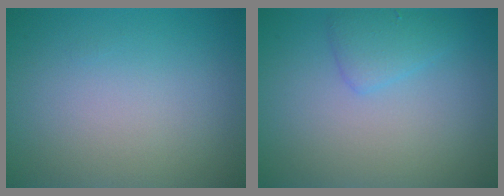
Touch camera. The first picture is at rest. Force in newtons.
{"total": 1.8, "press": 1.8, "slide": 0.2}